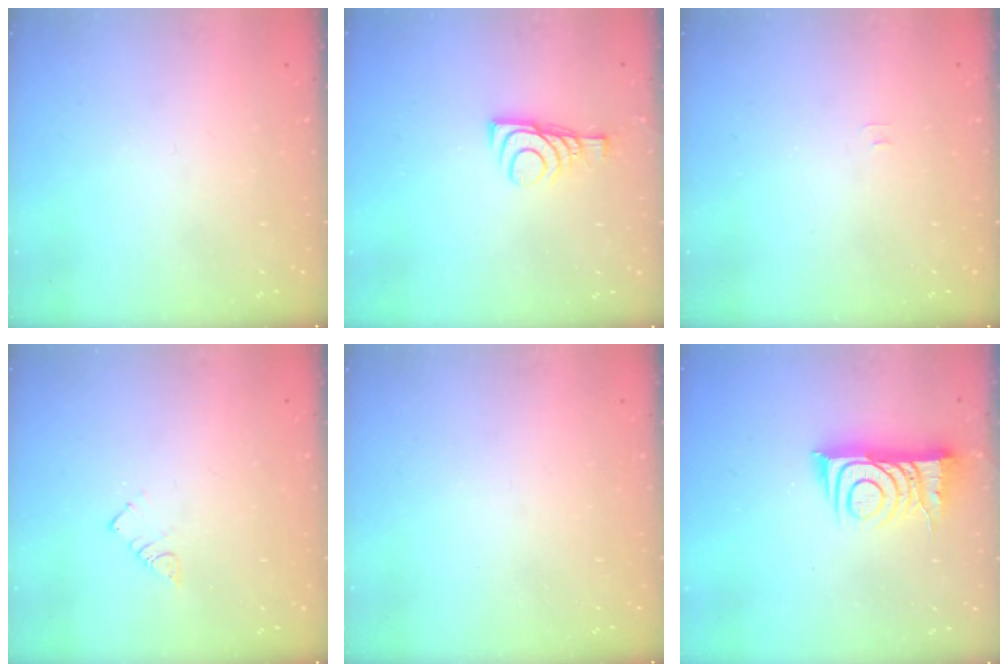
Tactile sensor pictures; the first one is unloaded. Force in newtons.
{"total": 8.0, "press": 8.0, "slide": 0.7}
{"total": 2.9, "press": 2.9, "slide": 0.3}
{"total": 3.4, "press": 3.4, "slide": 0.0}
{"total": 0.0}
{"total": 9.9, "press": 9.9, "slide": 0.9}